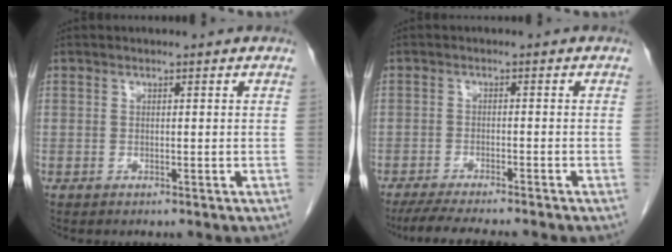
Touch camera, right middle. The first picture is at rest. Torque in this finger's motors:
{"motor_torque": [1.08, -0.97, 0.06, 0.05]}